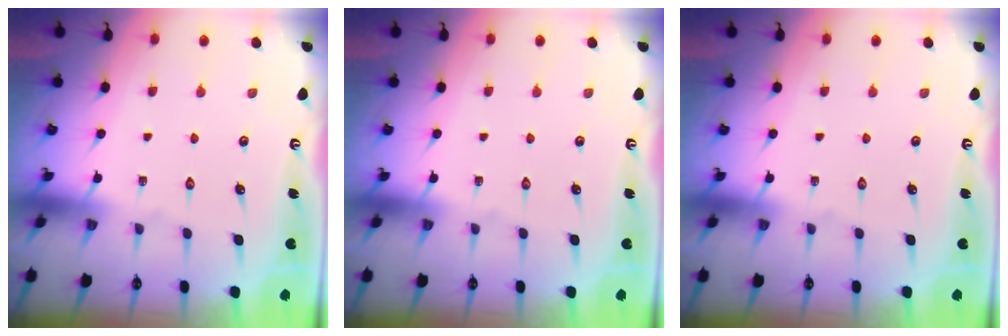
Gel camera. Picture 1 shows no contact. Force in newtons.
{"total": 0.0}
{"total": 0.0}